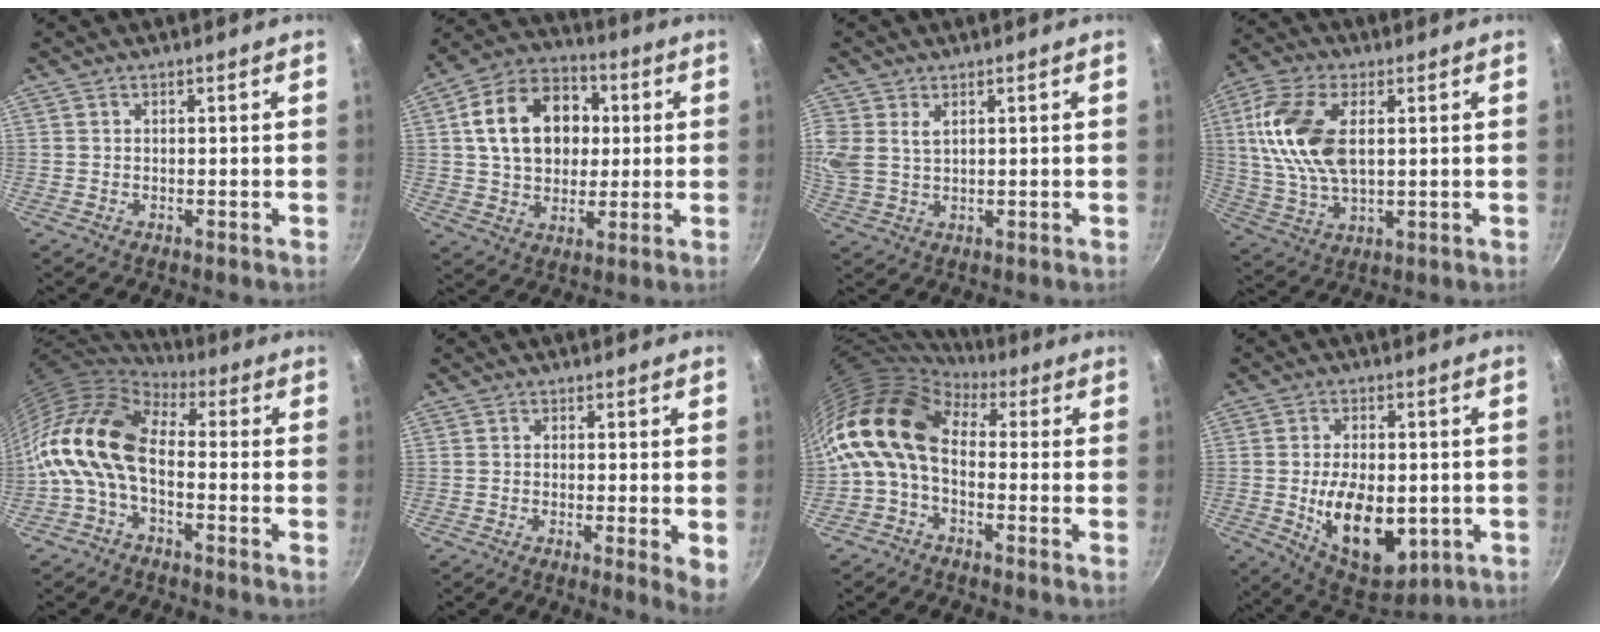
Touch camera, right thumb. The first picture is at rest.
{"total": 17.8, "force": [3.1, 13.4, 11.4], "torque": [-0.156, 0.022, 0.043]}
{"total": 9.2, "force": [3.2, 6.5, 5.7], "torque": [-0.137, 0.013, 0.069]}
{"total": 15.1, "force": [2.9, 8.3, 12.3], "torque": [-0.240, -0.001, 0.053]}
{"total": 12.9, "force": [-1.8, 7.4, 10.5], "torque": [-0.189, 0.028, -0.051]}
{"total": 4.5, "force": [-0.8, 0.7, 4.4], "torque": [-0.054, -0.007, -0.011]}
{"total": 13.0, "force": [0.6, 8.4, 9.9], "torque": [-0.179, 0.026, -0.012]}
{"total": 15.6, "force": [-2.5, 9.1, 12.4], "torque": [-0.164, -0.009, -0.023]}